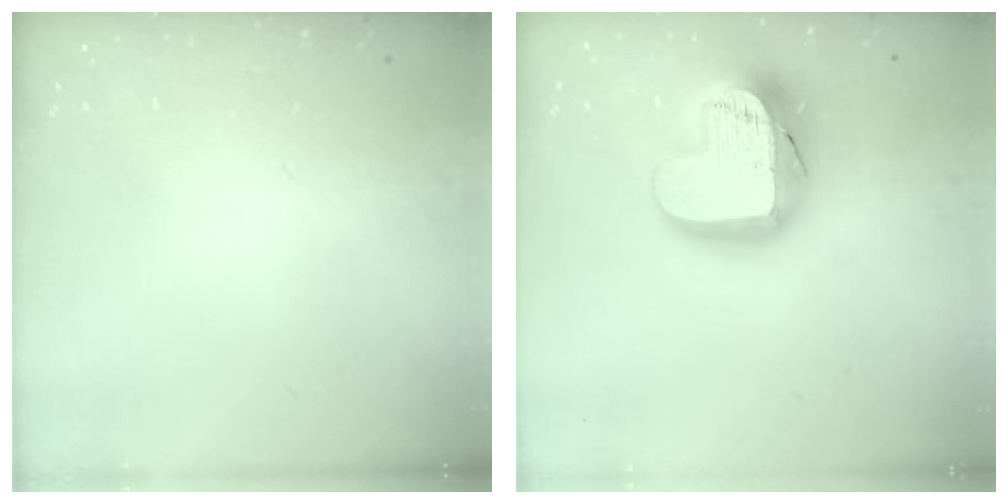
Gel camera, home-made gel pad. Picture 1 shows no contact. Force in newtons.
{"total": 21.1, "press": 21.0, "slide": 1.7}